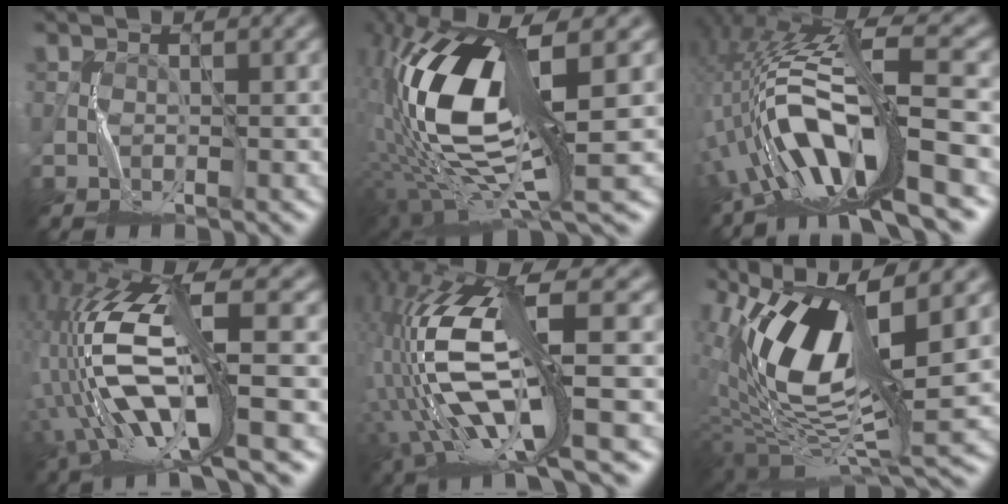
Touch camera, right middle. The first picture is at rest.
{"total": 14.5, "force": [0.6, 5.1, 13.5], "torque": [-0.278, 0.016, 0.006]}
{"total": 13.5, "force": [-5.0, 2.7, 12.2], "torque": [-0.233, 0.018, -0.082]}
{"total": 13.8, "force": [-2.2, 4.1, 13.0], "torque": [-0.276, 0.017, -0.042]}
{"total": 15.0, "force": [-1.2, 4.8, 14.2], "torque": [-0.310, 0.012, -0.013]}
{"total": 12.9, "force": [3.4, 4.5, 11.6], "torque": [-0.223, 0.009, 0.063]}